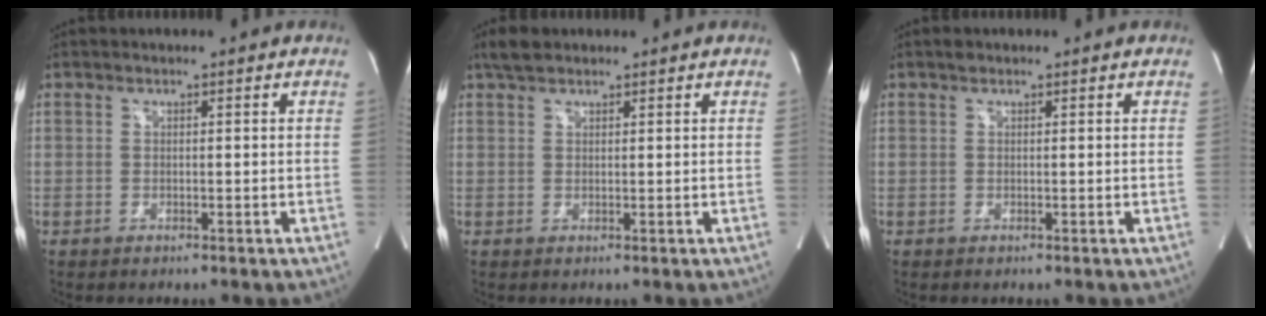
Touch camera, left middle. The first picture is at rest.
{"total": 2.7, "force": [2.2, 1.1, 1.1], "torque": [-0.028, 0.015, 0.040]}
{"total": 0.5, "force": [0.4, 0.3, 0.2], "torque": [-0.010, 0.005, 0.007]}